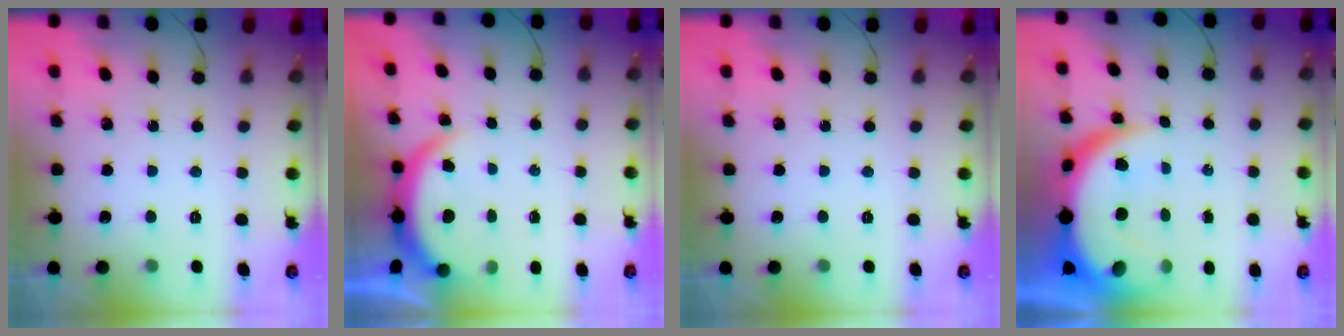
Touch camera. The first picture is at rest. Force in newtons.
{"total": 3.9, "press": 3.9, "slide": 0.3}
{"total": 0.0}
{"total": 11.0, "press": 10.9, "slide": 1.1}